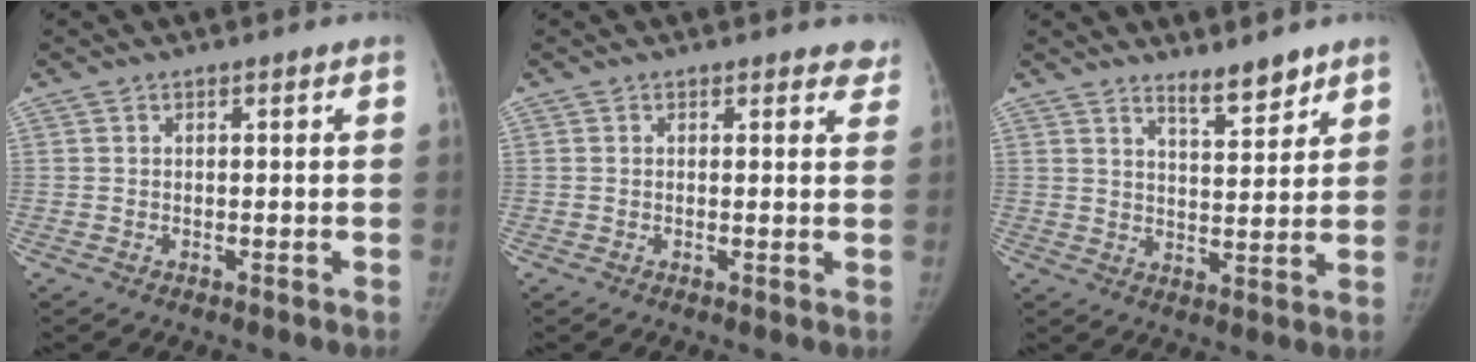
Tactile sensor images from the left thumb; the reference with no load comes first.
{"total": 3.1, "force": [2.7, 1.3, 0.7], "torque": [0.025, -0.012, 0.014]}
{"total": 5.7, "force": [4.8, 1.4, 2.7], "torque": [-0.028, -0.044, 0.079]}